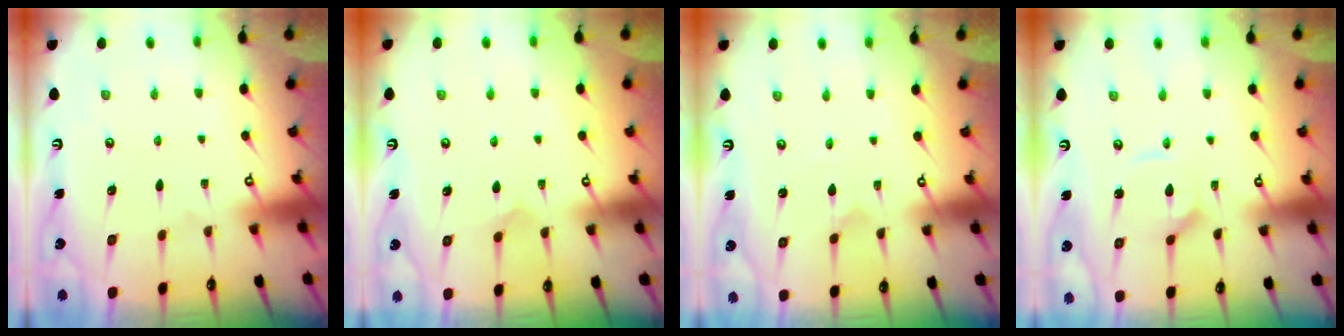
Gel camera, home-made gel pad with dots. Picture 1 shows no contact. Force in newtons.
{"total": 3.3, "press": 3.3, "slide": 0.4}
{"total": 0.0}
{"total": 6.6, "press": 6.6, "slide": 0.5}